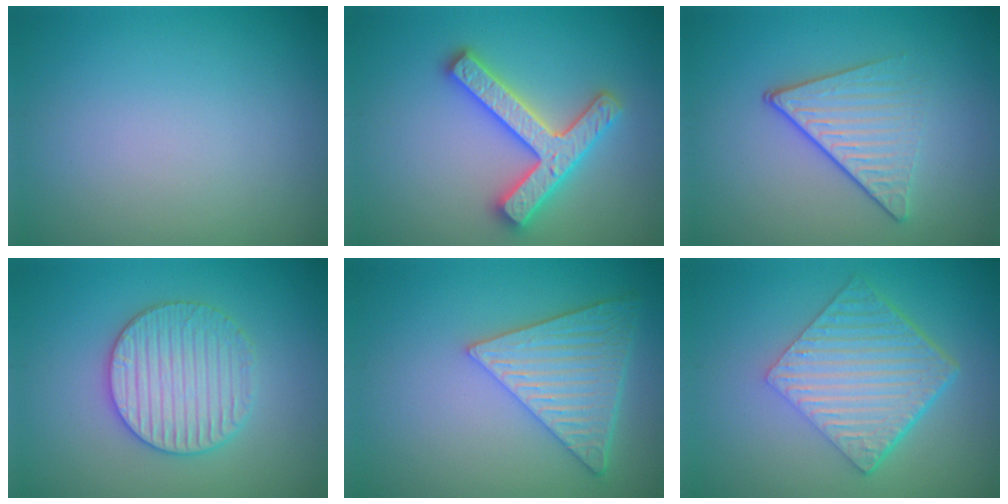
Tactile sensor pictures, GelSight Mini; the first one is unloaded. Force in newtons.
{"total": 4.7, "press": 4.7, "slide": 0.8}
{"total": 4.2, "press": 2.9, "slide": 3.0}
{"total": 4.0, "press": 3.9, "slide": 0.8}
{"total": 6.0, "press": 4.6, "slide": 3.8}
{"total": 6.4, "press": 4.3, "slide": 4.8}